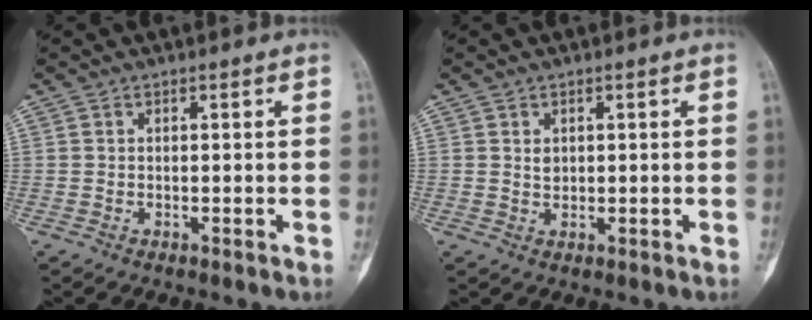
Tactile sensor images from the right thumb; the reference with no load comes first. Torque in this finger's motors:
{"motor_torque": [0.30, 0.15, 0.20, -0.46, 0.03]}